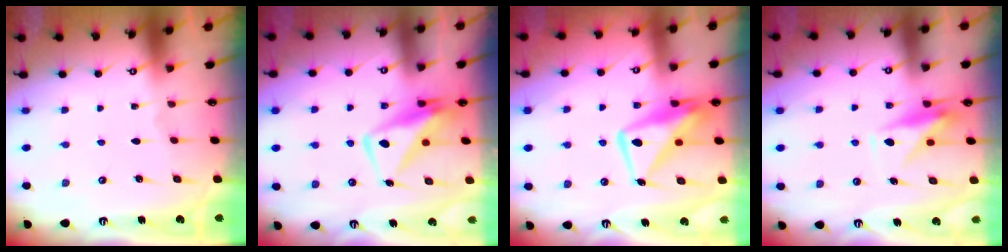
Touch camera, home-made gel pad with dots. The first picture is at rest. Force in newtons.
{"total": 10.3, "press": 10.2, "slide": 1.0}
{"total": 13.4, "press": 13.4, "slide": 1.1}
{"total": 10.3, "press": 10.3, "slide": 0.4}